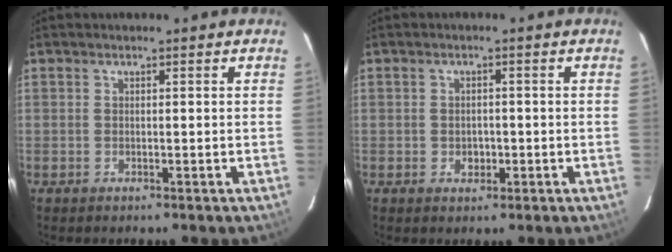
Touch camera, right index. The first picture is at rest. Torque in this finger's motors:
{"motor_torque": [-0.10, 0.04, -0.01, -0.01]}